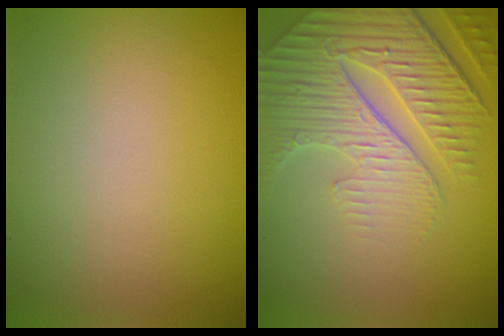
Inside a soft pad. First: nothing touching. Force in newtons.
{"total": 7.3, "press": 5.5, "slide": 4.7}